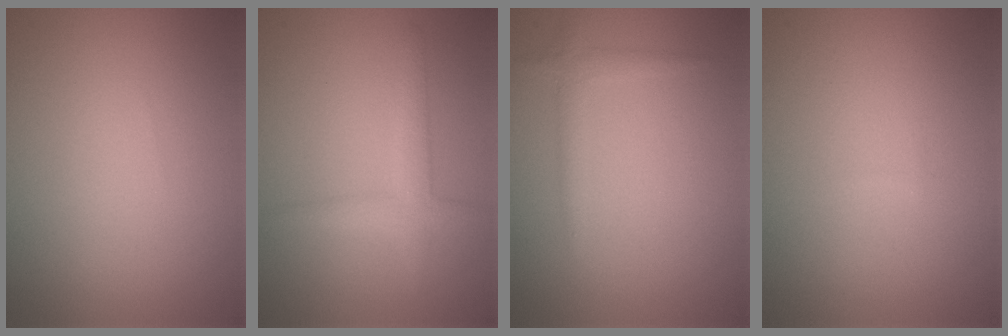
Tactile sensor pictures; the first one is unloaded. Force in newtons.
{"total": 2.2, "press": 2.2, "slide": 0.1}
{"total": 1.4, "press": 1.4, "slide": 0.1}
{"total": 0.0}